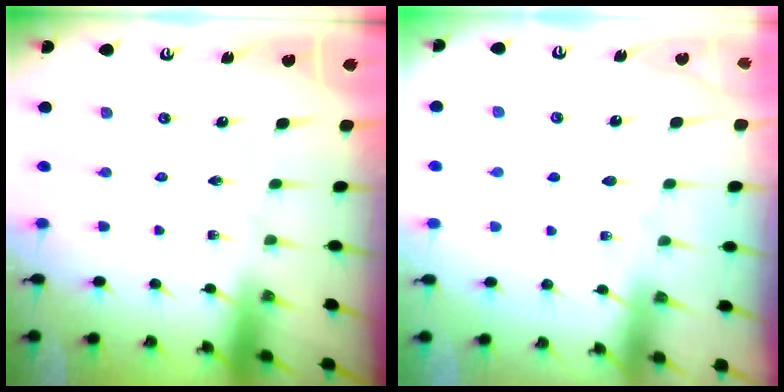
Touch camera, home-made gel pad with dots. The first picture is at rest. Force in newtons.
{"total": 2.5, "press": 2.5, "slide": 0.4}